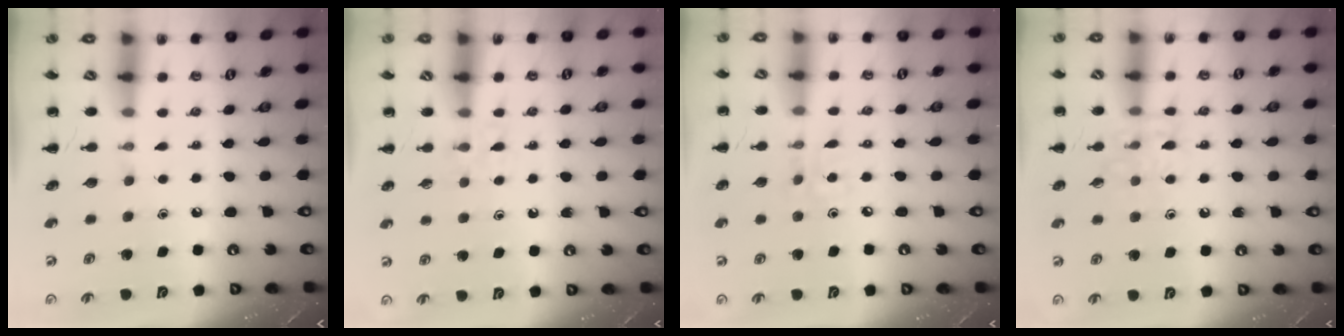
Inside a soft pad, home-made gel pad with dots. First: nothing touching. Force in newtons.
{"total": 2.2, "press": 2.0, "slide": 1.0}
{"total": 2.2, "press": 2.1, "slide": 0.6}
{"total": 8.4, "press": 8.3, "slide": 0.7}